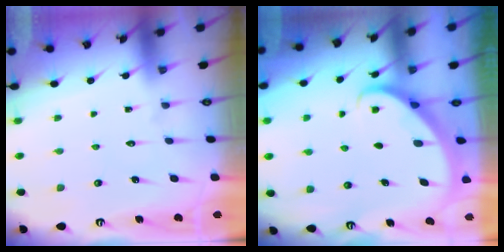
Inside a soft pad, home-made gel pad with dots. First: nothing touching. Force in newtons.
{"total": 2.7, "press": 2.7, "slide": 0.2}